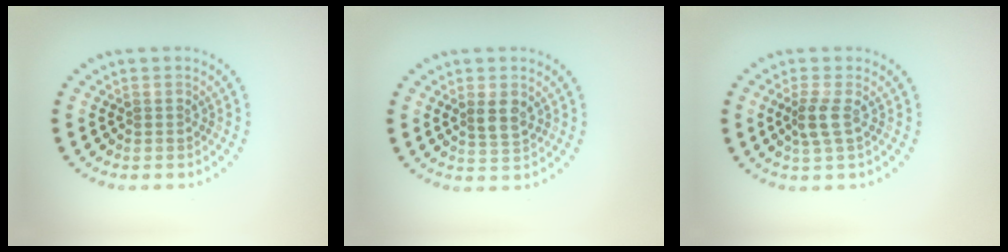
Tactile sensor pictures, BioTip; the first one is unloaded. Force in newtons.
{"total": 2.1, "press": 2.0, "slide": 0.7}
{"total": 2.0, "press": 1.7, "slide": 1.1}